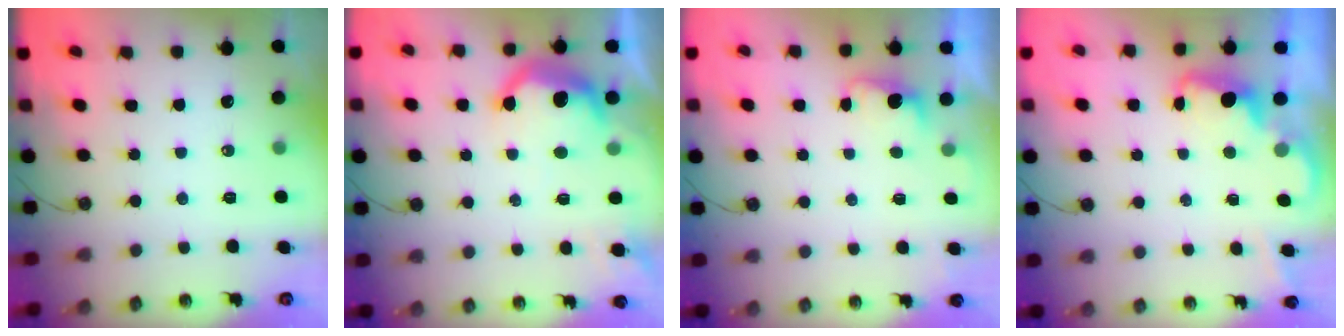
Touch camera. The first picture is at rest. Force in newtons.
{"total": 12.8, "press": 12.7, "slide": 0.7}
{"total": 1.9, "press": 1.6, "slide": 0.9}
{"total": 1.9, "press": 1.9, "slide": 0.6}